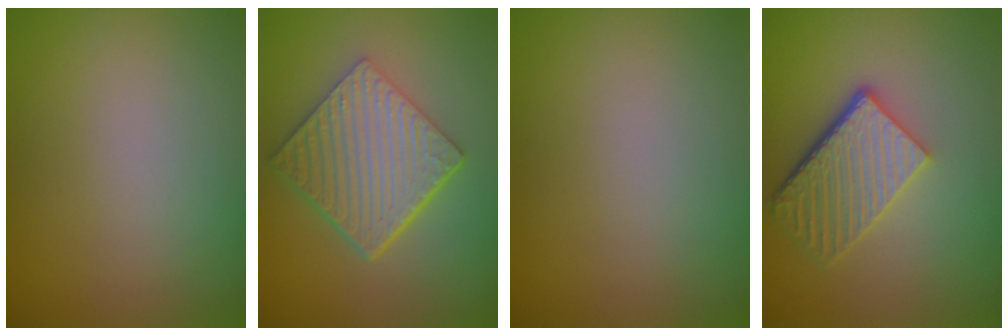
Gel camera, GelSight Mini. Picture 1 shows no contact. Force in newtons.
{"total": 6.6, "press": 4.7, "slide": 4.7}
{"total": 0.0}
{"total": 5.2, "press": 3.9, "slide": 3.5}